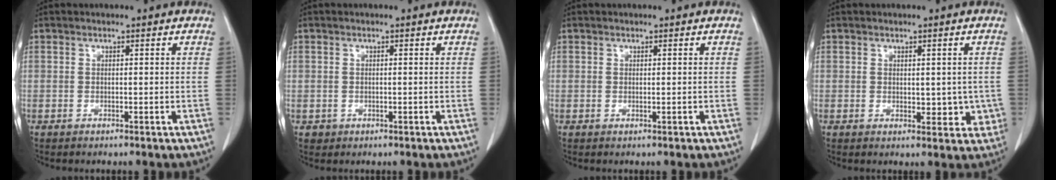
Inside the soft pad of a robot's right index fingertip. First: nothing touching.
{"total": 1.3, "force": [-0.1, 1.3, 0.1], "torque": [0.002, 0.004, 0.000]}
{"total": 0.0}
{"total": 3.9, "force": [-0.1, 2.4, 3.1], "torque": [-0.023, -0.004, 0.004]}